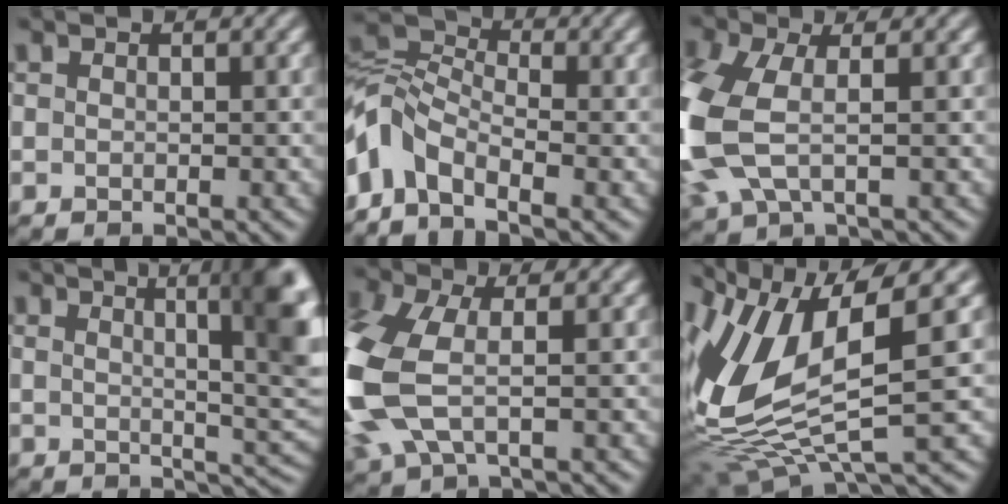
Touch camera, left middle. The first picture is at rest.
{"total": 5.8, "force": [-2.7, 3.1, 4.0], "torque": [-0.086, 0.015, -0.073]}
{"total": 7.9, "force": [-0.7, 4.4, 6.5], "torque": [-0.194, -0.006, -0.022]}
{"total": 9.4, "force": [2.7, 2.3, 8.7], "torque": [-0.085, 0.014, 0.028]}
{"total": 8.9, "force": [-0.9, 4.9, 7.3], "torque": [-0.217, -0.009, -0.021]}
{"total": 10.1, "force": [2.4, 3.5, 9.2], "torque": [-0.212, -0.007, 0.049]}